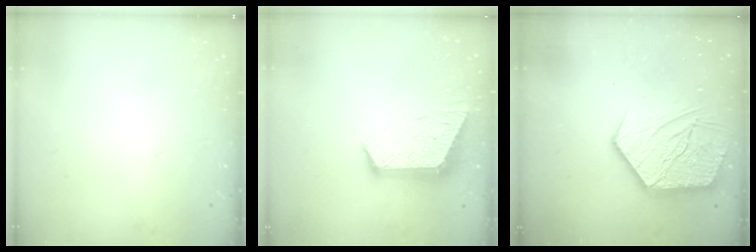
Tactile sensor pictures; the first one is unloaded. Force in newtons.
{"total": 11.3, "press": 11.3, "slide": 1.0}
{"total": 16.2, "press": 16.1, "slide": 1.1}